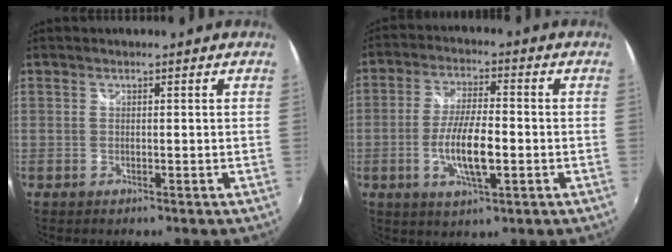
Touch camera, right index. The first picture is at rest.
{"total": 9.6, "force": [-2.6, 2.6, 8.9], "torque": [-0.174, -0.005, -0.047]}